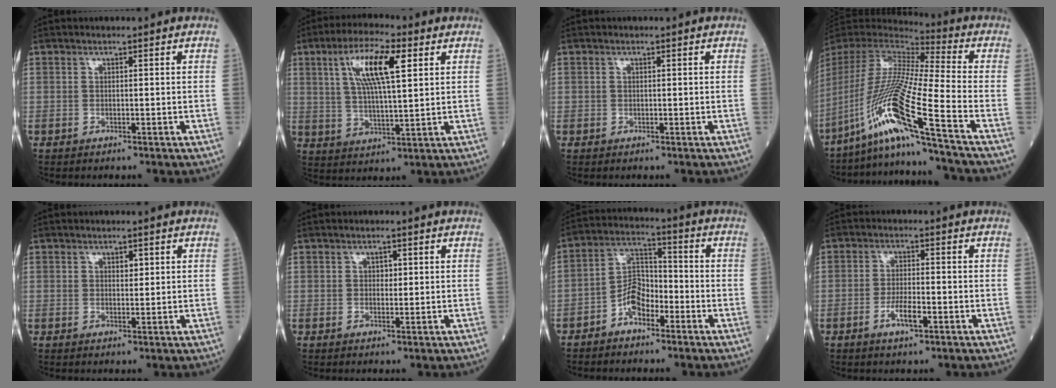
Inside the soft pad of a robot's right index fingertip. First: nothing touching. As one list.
[{"total": 11.2, "force": [4.1, 2.2, 10.2], "torque": [-0.193, 0.013, 0.075]}, {"total": 0.0}, {"total": 20.6, "force": [-11.6, -3.0, 16.7], "torque": [-0.359, -0.038, -0.223]}, {"total": 1.3, "force": [0.6, 0.7, 0.9], "torque": [-0.012, -0.002, 0.010]}, {"total": 1.2, "force": [0.4, 0.8, 0.8], "torque": [-0.009, -0.001, 0.005]}, {"total": 6.1, "force": [-3.4, 3.3, 3.9], "torque": [-0.075, 0.018, -0.070]}, {"total": 3.7, "force": [-1.7, 0.8, 3.2], "torque": [-0.063, 0.000, -0.031]}]